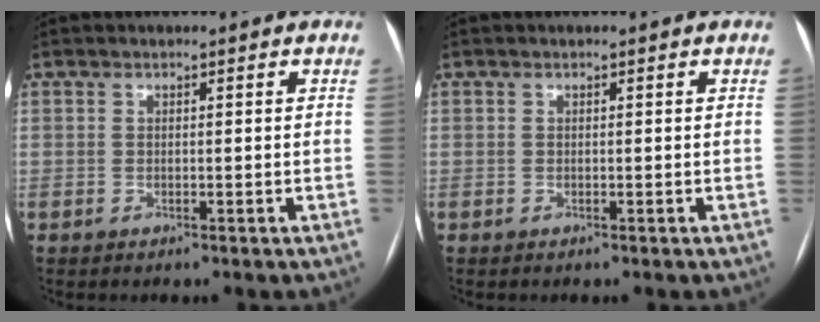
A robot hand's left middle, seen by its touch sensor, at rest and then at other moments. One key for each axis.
{"total": 0.0}